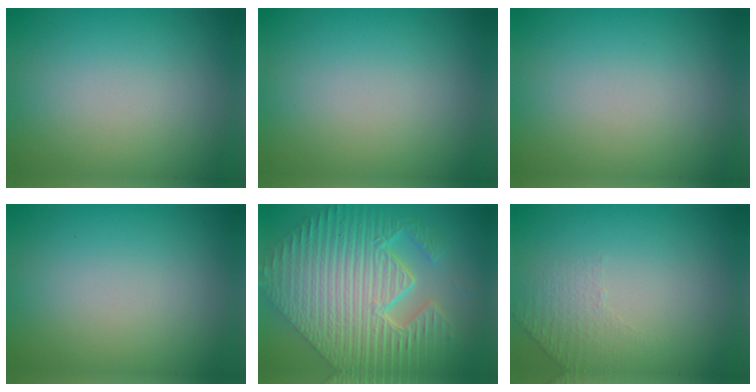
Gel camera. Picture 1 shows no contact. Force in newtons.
{"total": 0.0}
{"total": 0.0}
{"total": 0.0}
{"total": 11.5, "press": 7.7, "slide": 8.4}
{"total": 1.3, "press": 0.8, "slide": 1.1}